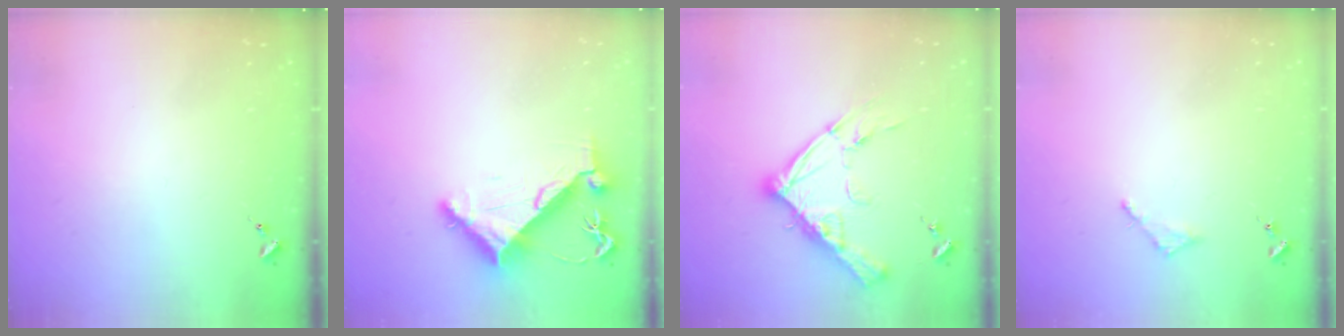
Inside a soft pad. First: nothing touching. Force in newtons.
{"total": 7.9, "press": 7.8, "slide": 1.0}
{"total": 16.4, "press": 16.3, "slide": 1.4}
{"total": 2.8, "press": 2.7, "slide": 0.3}